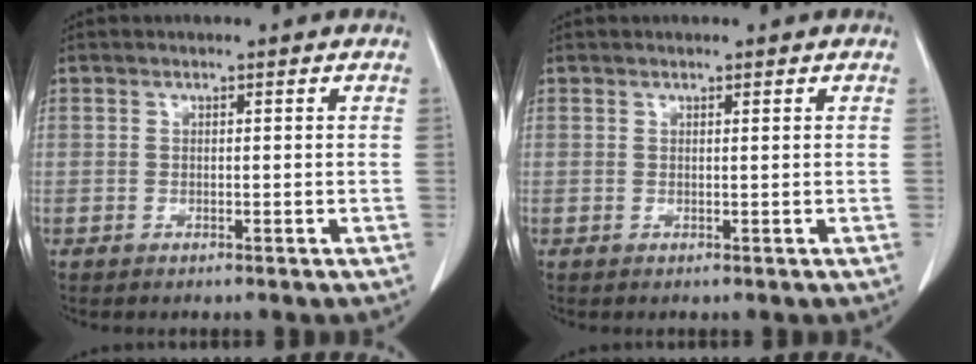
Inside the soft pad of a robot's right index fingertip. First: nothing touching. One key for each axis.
{"total": 0.0}